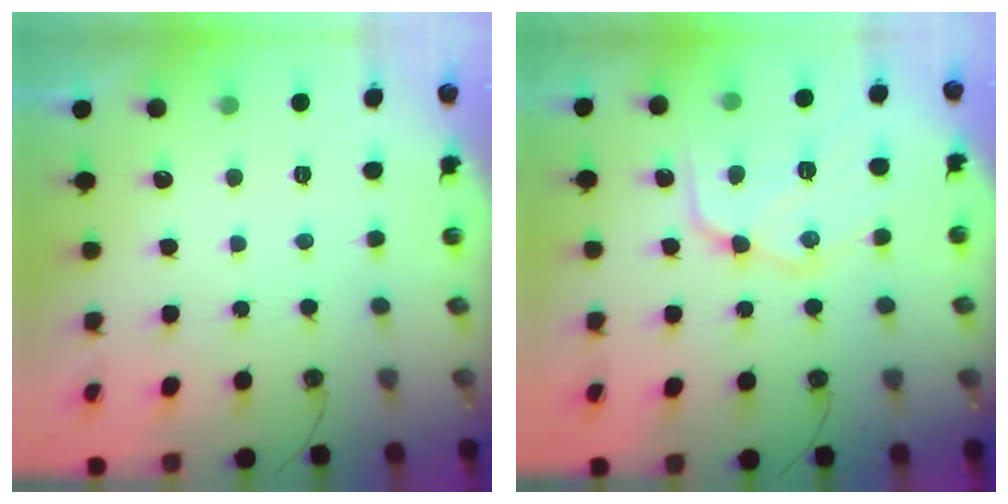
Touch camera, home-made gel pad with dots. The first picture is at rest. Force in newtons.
{"total": 18.8, "press": 18.8, "slide": 1.7}